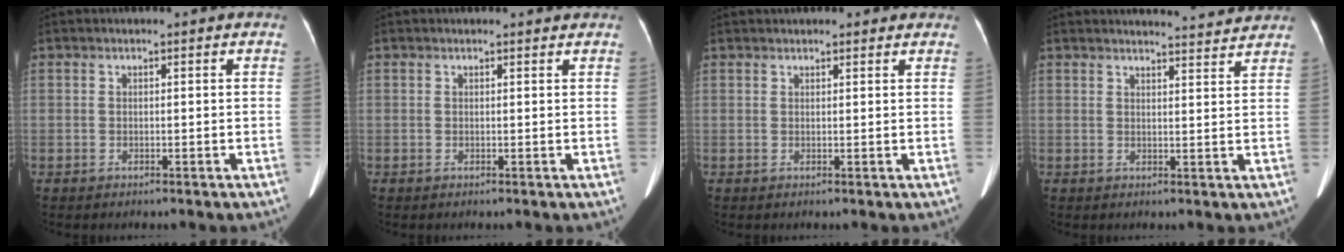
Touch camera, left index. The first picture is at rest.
{"total": 1.1, "force": [1.1, 0.2, 0.0], "torque": [-0.011, 0.000, 0.009]}
{"total": 4.6, "force": [4.1, 1.3, 1.7], "torque": [-0.013, 0.032, 0.048]}
{"total": 6.6, "force": [6.5, 0.1, 0.9], "torque": [-0.014, 0.001, 0.069]}